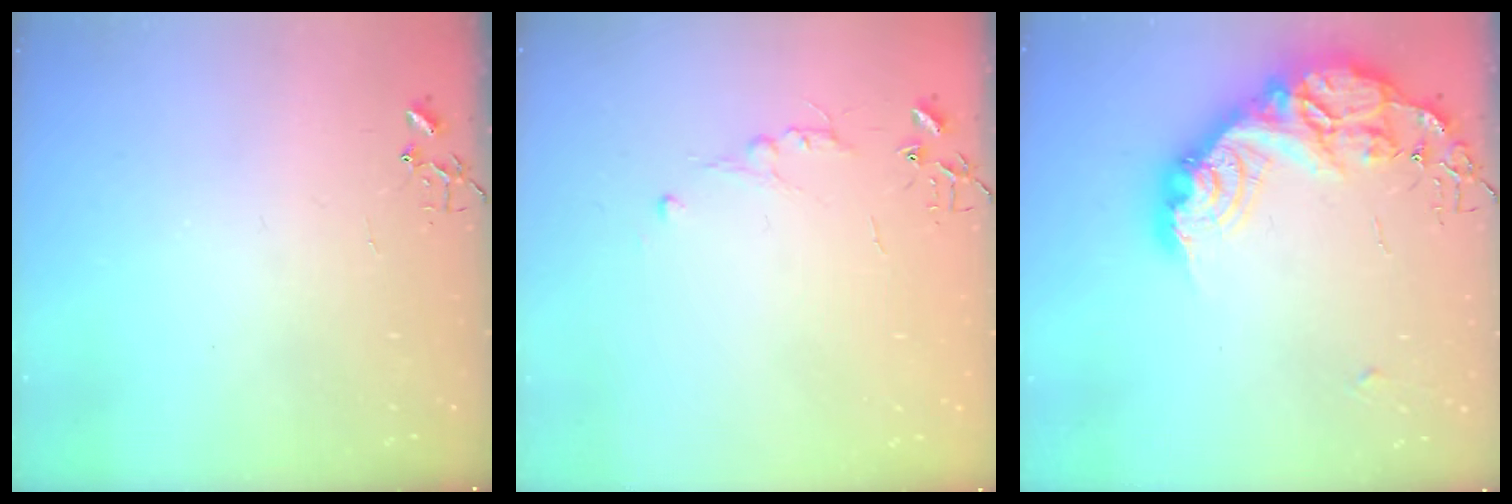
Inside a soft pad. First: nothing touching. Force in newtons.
{"total": 4.8, "press": 4.8, "slide": 0.7}
{"total": 24.7, "press": 24.6, "slide": 2.0}